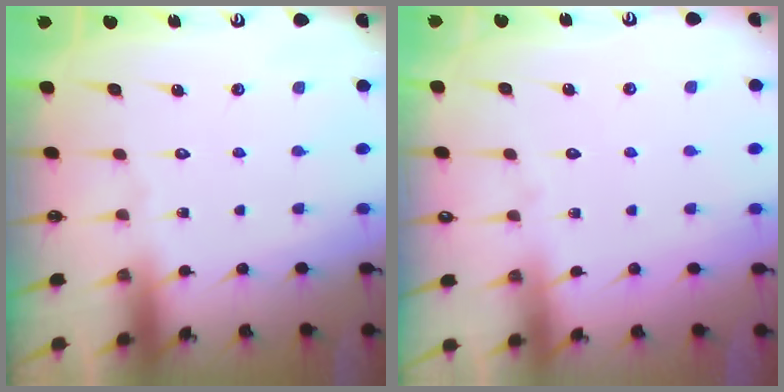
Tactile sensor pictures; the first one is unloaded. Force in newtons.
{"total": 2.6, "press": 2.6, "slide": 0.2}